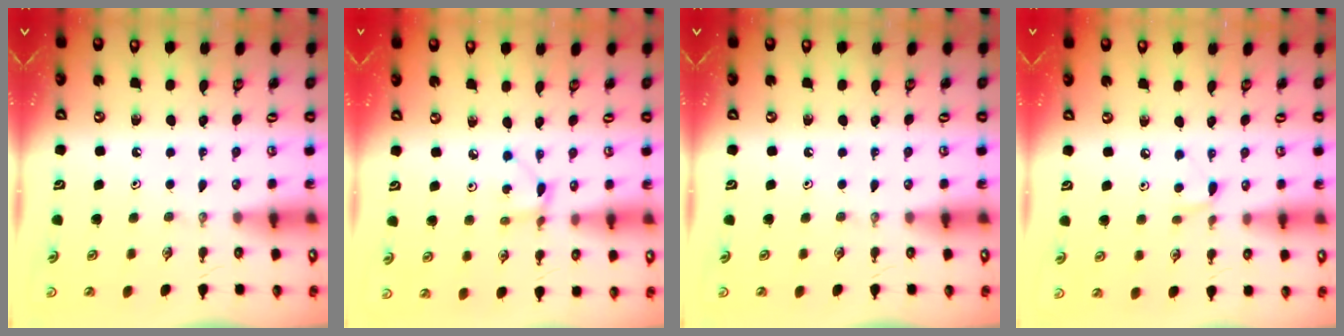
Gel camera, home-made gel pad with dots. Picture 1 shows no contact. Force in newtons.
{"total": 2.2, "press": 2.2, "slide": 0.1}
{"total": 0.0}
{"total": 4.8, "press": 4.8, "slide": 0.6}